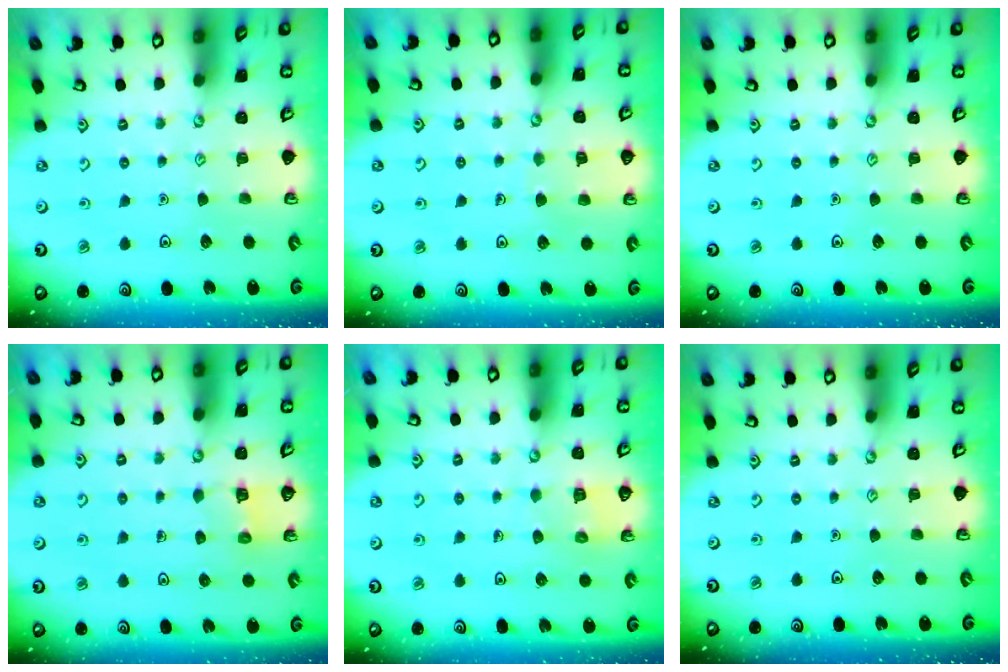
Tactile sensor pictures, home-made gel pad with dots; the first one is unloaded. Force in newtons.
{"total": 4.6, "press": 4.6, "slide": 0.4}
{"total": 0.0}
{"total": 4.1, "press": 4.1, "slide": 0.1}
{"total": 5.2, "press": 5.2, "slide": 0.3}
{"total": 0.0}